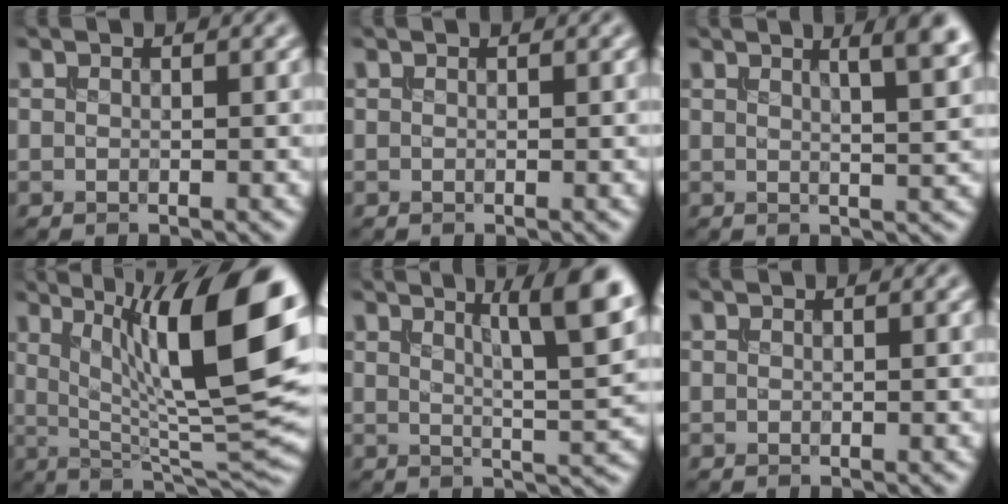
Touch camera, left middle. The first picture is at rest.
{"total": 0.0}
{"total": 5.3, "force": [3.0, 1.6, 4.1], "torque": [-0.026, 0.020, 0.020]}
{"total": 14.2, "force": [4.3, 3.9, 12.9], "torque": [-0.184, -0.002, 0.068]}
{"total": 7.8, "force": [3.9, 1.5, 6.6], "torque": [-0.072, 0.012, 0.055]}
{"total": 0.0}